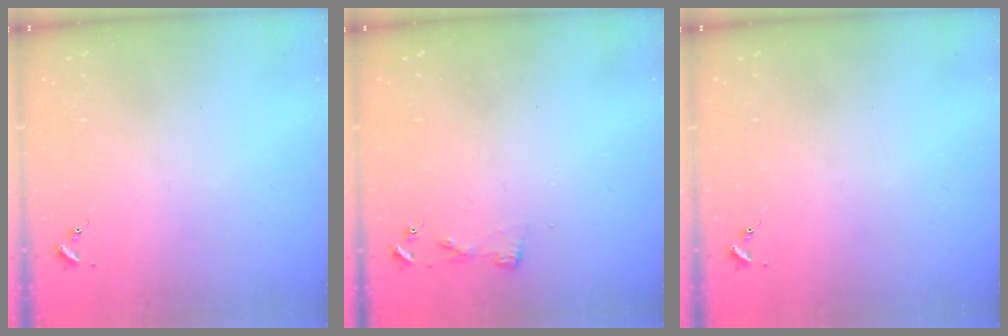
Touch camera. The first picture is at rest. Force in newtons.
{"total": 3.3, "press": 3.3, "slide": 0.4}
{"total": 0.0}